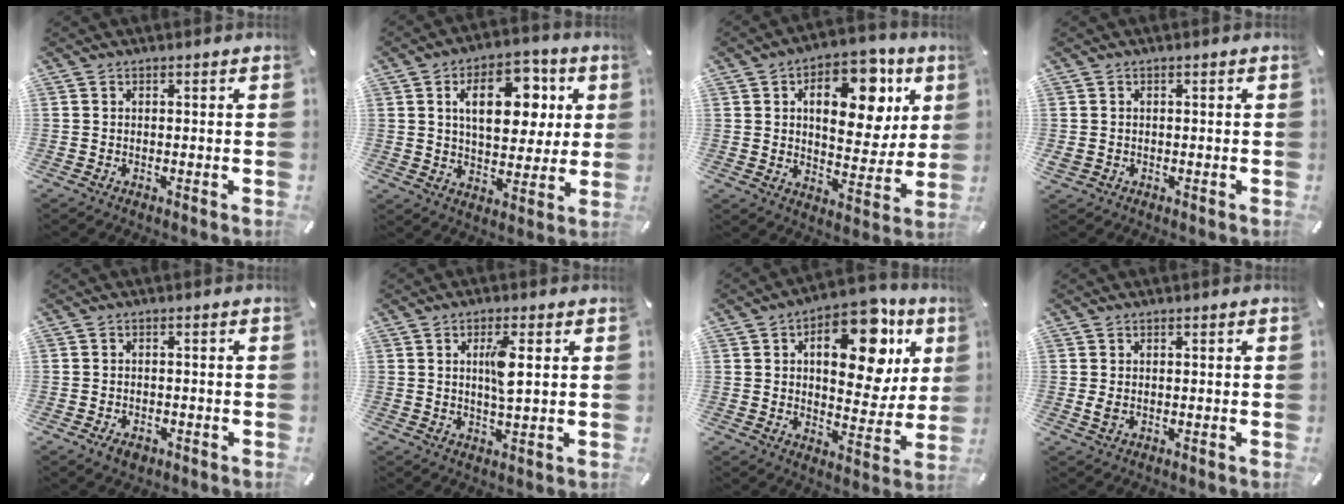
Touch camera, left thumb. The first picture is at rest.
{"total": 15.4, "force": [4.9, 9.6, 11.0], "torque": [-0.158, 0.000, 0.081]}
{"total": 17.1, "force": [7.0, 9.9, 12.0], "torque": [-0.155, -0.032, 0.112]}
{"total": 1.3, "force": [-0.3, 1.1, 0.5], "torque": [-0.010, 0.004, -0.006]}
{"total": 2.7, "force": [-1.5, 1.7, 1.4], "torque": [-0.031, 0.003, -0.029]}
{"total": 6.3, "force": [1.4, 1.5, 5.9], "torque": [-0.103, -0.005, 0.018]}
{"total": 19.1, "force": [8.1, 10.1, 14.1], "torque": [-0.180, -0.041, 0.130]}
{"total": 1.4, "force": [0.1, 0.8, 1.1], "torque": [-0.030, -0.003, -0.001]}